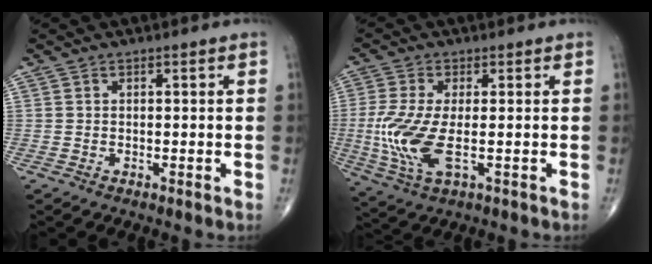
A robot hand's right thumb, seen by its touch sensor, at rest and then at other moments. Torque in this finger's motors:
{"motor_torque": [0.32, 0.30, 0.58, 0.26, 0.44]}